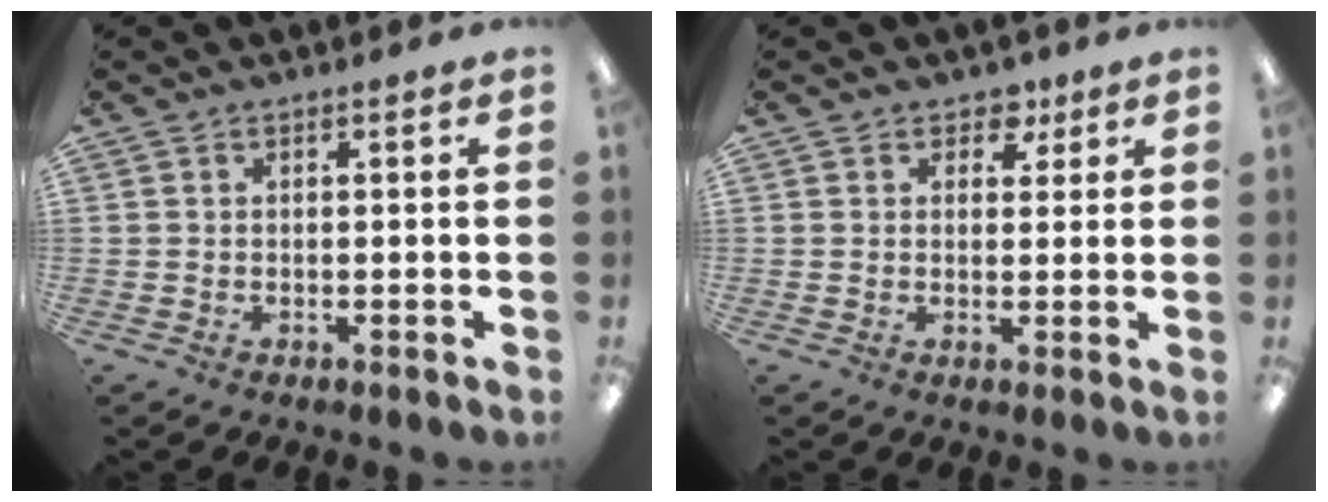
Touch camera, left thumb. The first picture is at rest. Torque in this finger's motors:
{"motor_torque": [-0.09, 0.02, -0.04, -0.15, 0.02]}